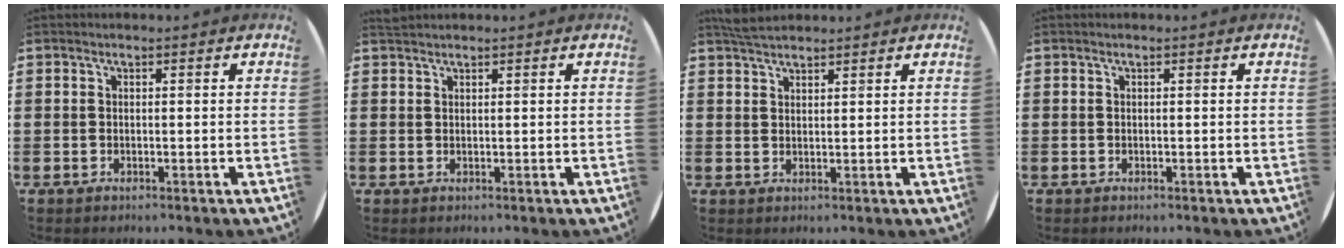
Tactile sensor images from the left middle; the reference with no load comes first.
{"total": 0.7, "force": [0.7, 0.0, -0.1], "torque": [0.000, 0.000, 0.014]}
{"total": 2.7, "force": [2.5, 0.6, 0.7], "torque": [-0.011, -0.001, 0.046]}
{"total": 0.0}